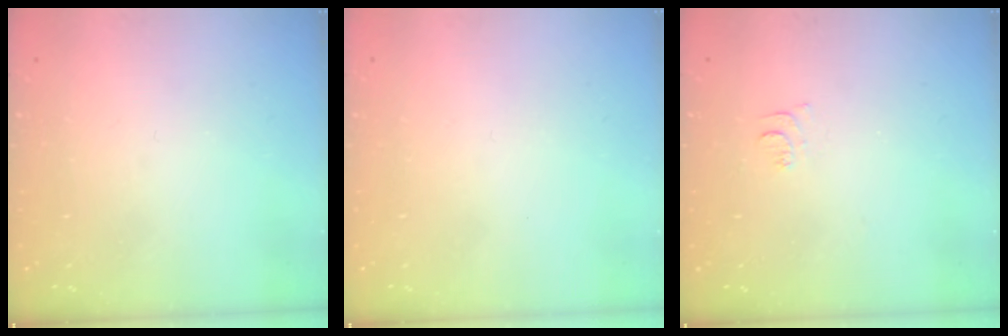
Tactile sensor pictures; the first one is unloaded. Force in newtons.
{"total": 1.7, "press": 1.7, "slide": 0.1}
{"total": 4.5, "press": 4.5, "slide": 0.7}